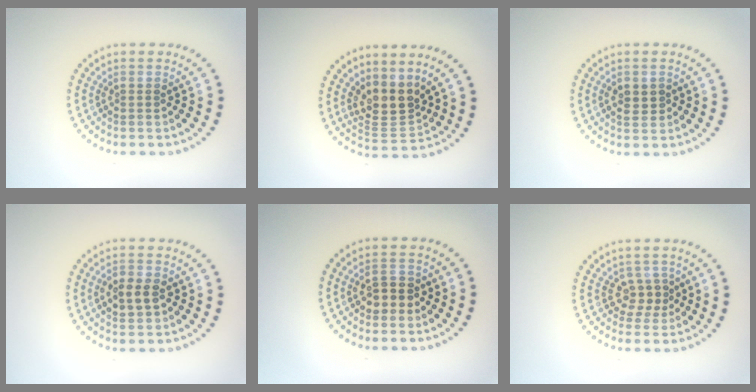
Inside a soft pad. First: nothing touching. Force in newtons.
{"total": 3.4, "press": 2.6, "slide": 2.1}
{"total": 1.6, "press": 1.6, "slide": 0.1}
{"total": 2.7, "press": 2.7, "slide": 0.0}
{"total": 2.4, "press": 2.3, "slide": 0.6}
{"total": 1.7, "press": 1.5, "slide": 0.9}